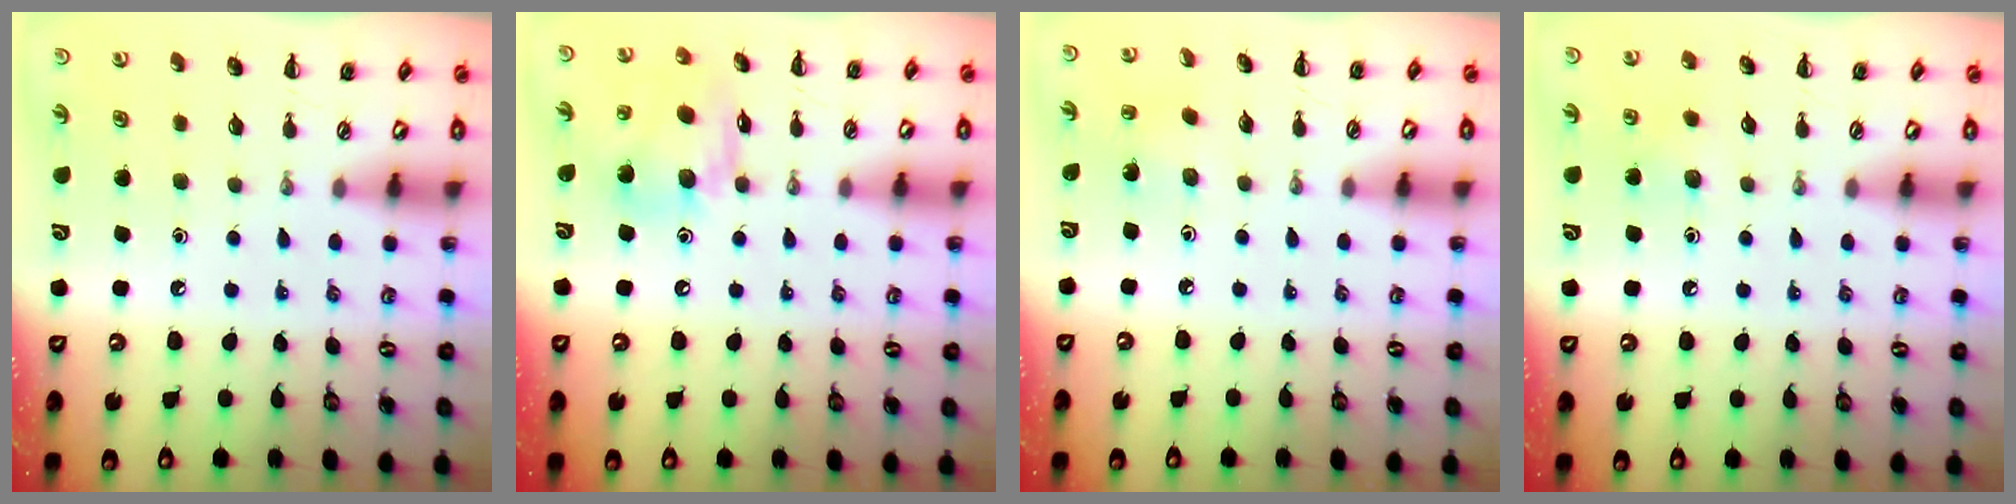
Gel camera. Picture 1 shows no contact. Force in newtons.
{"total": 13.5, "press": 13.4, "slide": 1.6}
{"total": 1.9, "press": 1.8, "slide": 0.7}
{"total": 6.1, "press": 5.8, "slide": 1.8}